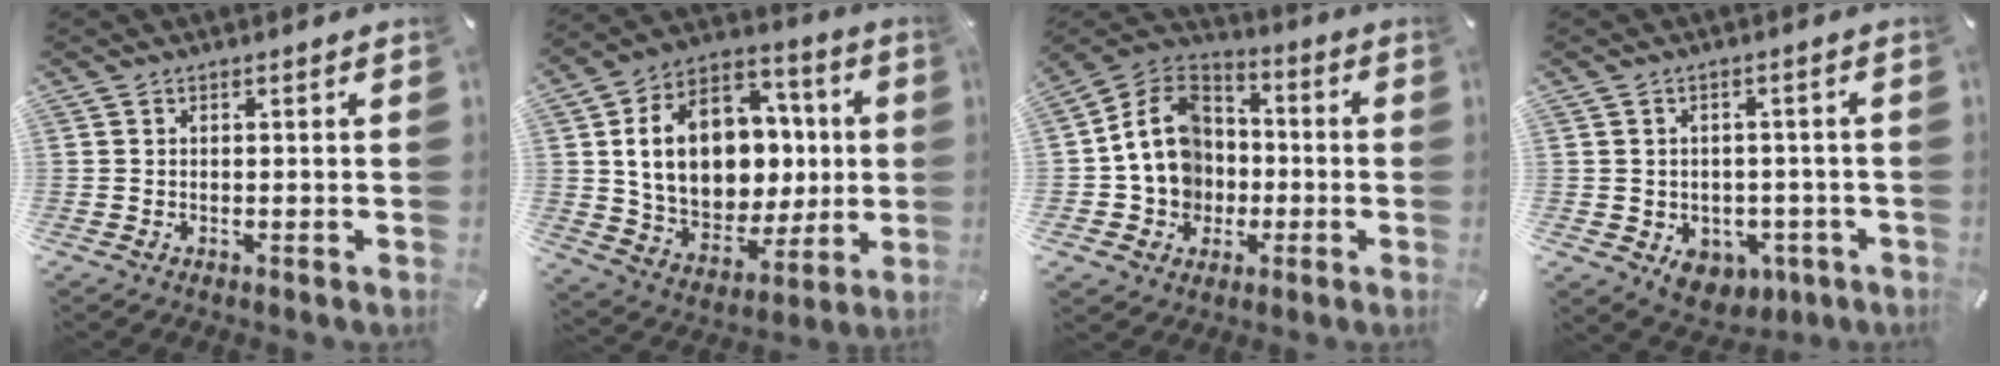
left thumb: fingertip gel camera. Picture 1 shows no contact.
{"total": 19.1, "force": [1.9, 14.8, 11.9], "torque": [-0.221, -0.011, 0.041]}
{"total": 13.7, "force": [-2.0, 12.4, 5.4], "torque": [-0.126, 0.018, -0.030]}
{"total": 5.2, "force": [-1.5, 4.6, 2.0], "torque": [-0.022, 0.008, -0.020]}